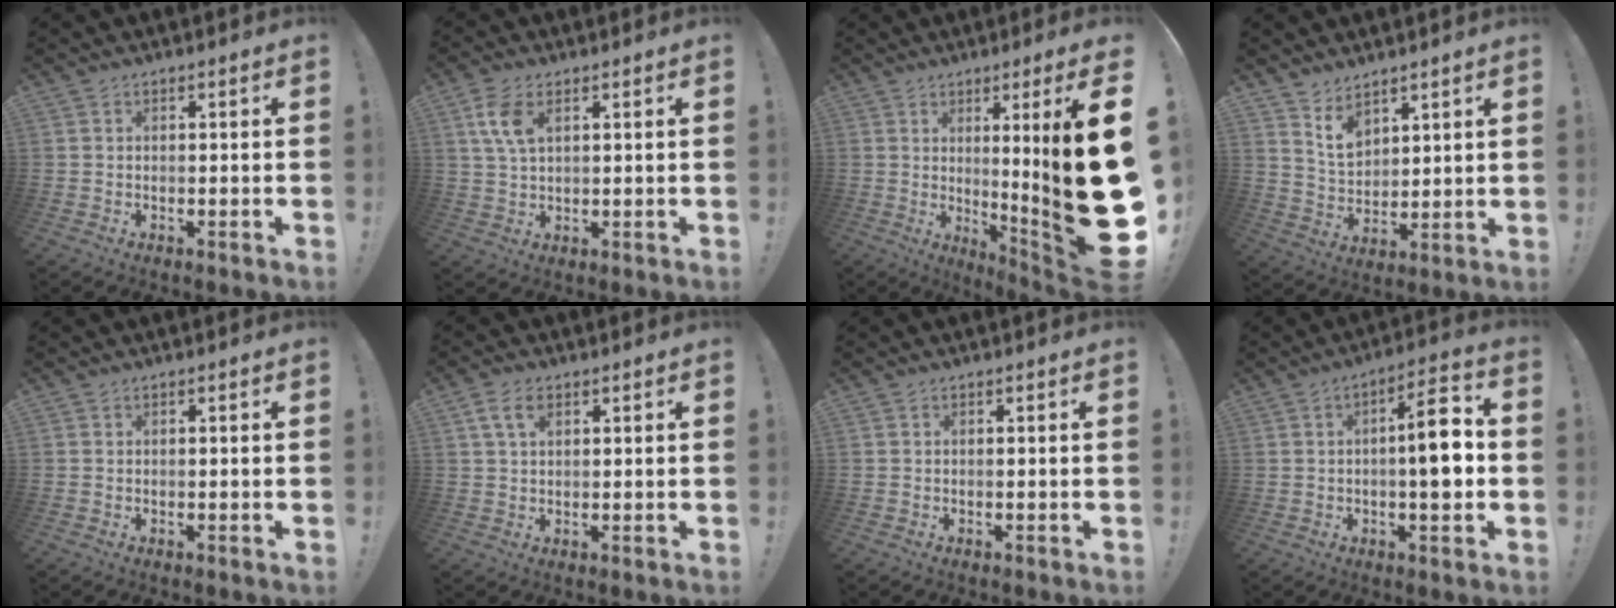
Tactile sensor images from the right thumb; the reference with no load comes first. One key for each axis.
{"total": 7.3, "fx": 3.1, "fy": 3.9, "fz": 5.3, "tx": -0.118, "ty": -0.005, "tz": 0.057}
{"total": 20.3, "fx": 2.6, "fy": -0.1, "fz": 20.1, "tx": -0.277, "ty": -0.072, "tz": 0.046}
{"total": 8.3, "fx": 5.8, "fy": 5.2, "fz": 3.0, "tx": -0.048, "ty": -0.041, "tz": 0.111}
{"total": 0.0}
{"total": 5.4, "fx": 2.5, "fy": 3.2, "fz": 3.6, "tx": -0.067, "ty": -0.003, "tz": 0.048}
{"total": 0.0}
{"total": 11.0, "fx": -0.5, "fy": 3.7, "fz": 10.3, "tx": -0.138, "ty": 0.005, "tz": -0.016}